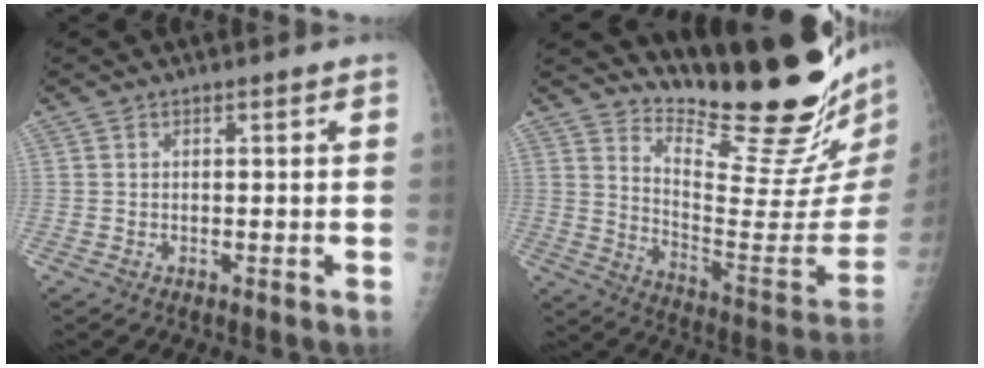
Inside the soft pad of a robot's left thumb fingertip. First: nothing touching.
{"total": 24.0, "force": [19.7, 3.5, 13.4], "torque": [-0.176, -0.171, 0.284]}